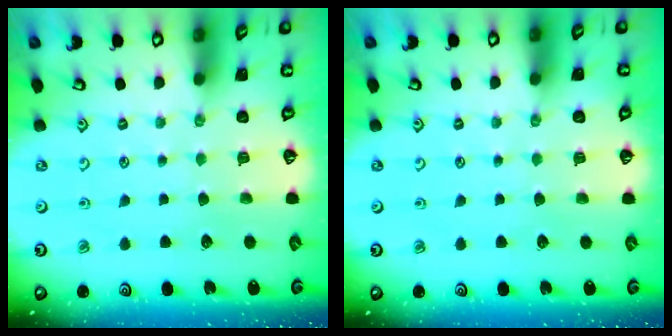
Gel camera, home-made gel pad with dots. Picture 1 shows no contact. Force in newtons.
{"total": 0.0}